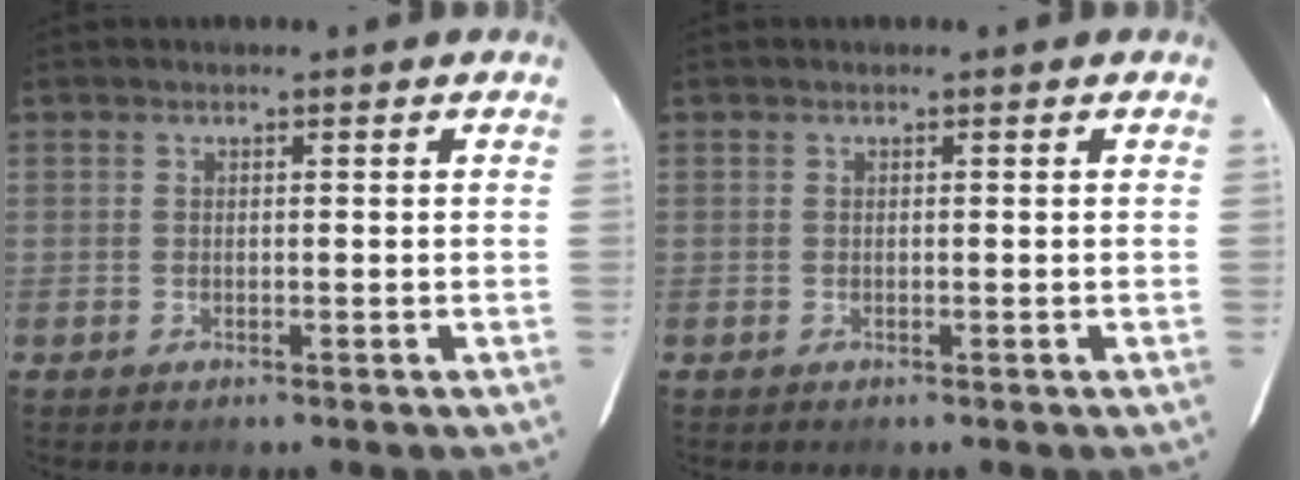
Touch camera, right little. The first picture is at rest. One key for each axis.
{"total": 0.0}